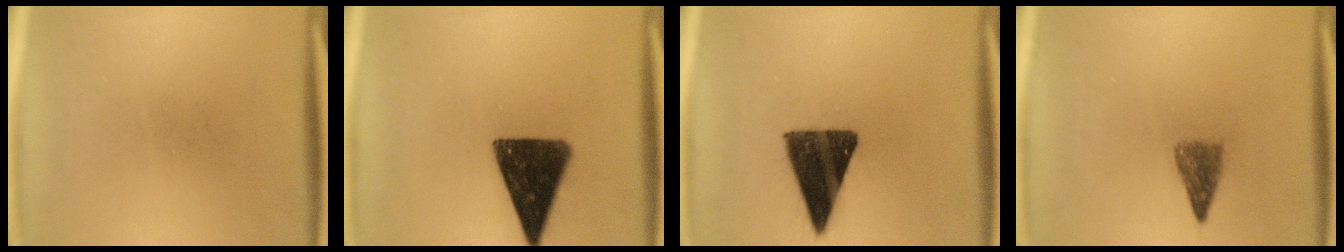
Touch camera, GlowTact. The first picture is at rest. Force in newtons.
{"total": 13.7}
{"total": 13.5}
{"total": 2.9}